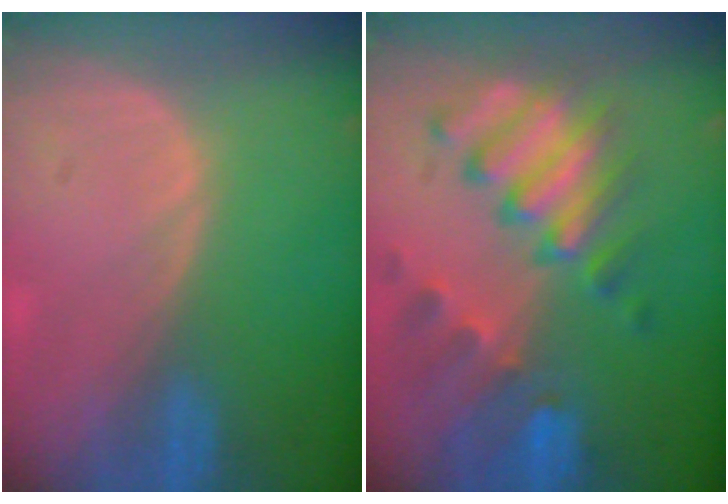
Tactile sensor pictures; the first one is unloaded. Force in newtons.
{"total": 10.1, "press": 8.9, "slide": 4.8}